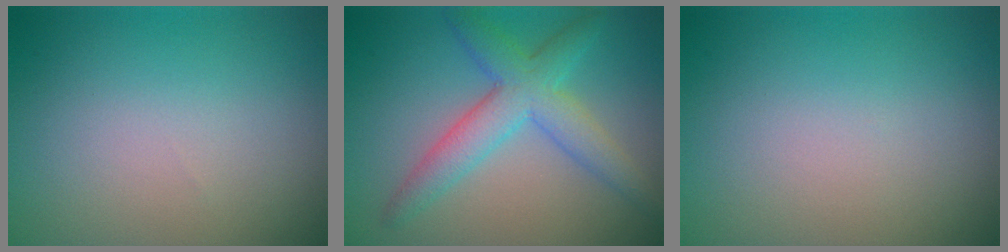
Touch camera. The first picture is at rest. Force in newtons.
{"total": 4.6, "press": 4.6, "slide": 0.1}
{"total": 0.0}